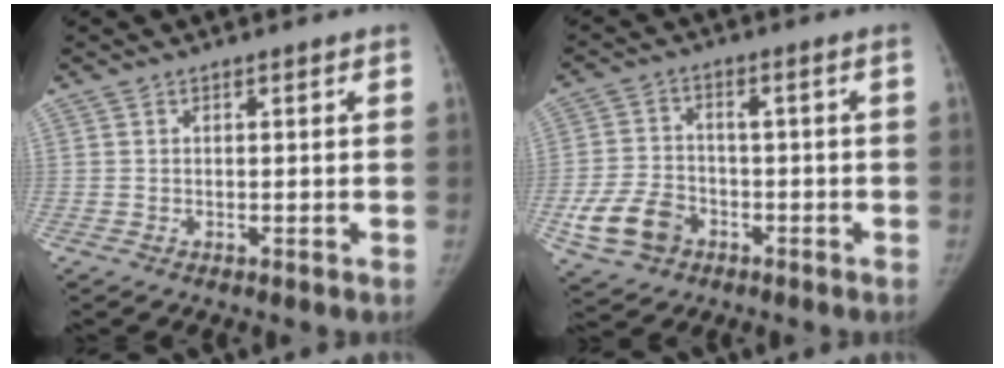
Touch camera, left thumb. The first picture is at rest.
{"total": 8.8, "force": [-3.6, 6.6, 4.6], "torque": [-0.082, 0.021, -0.059]}